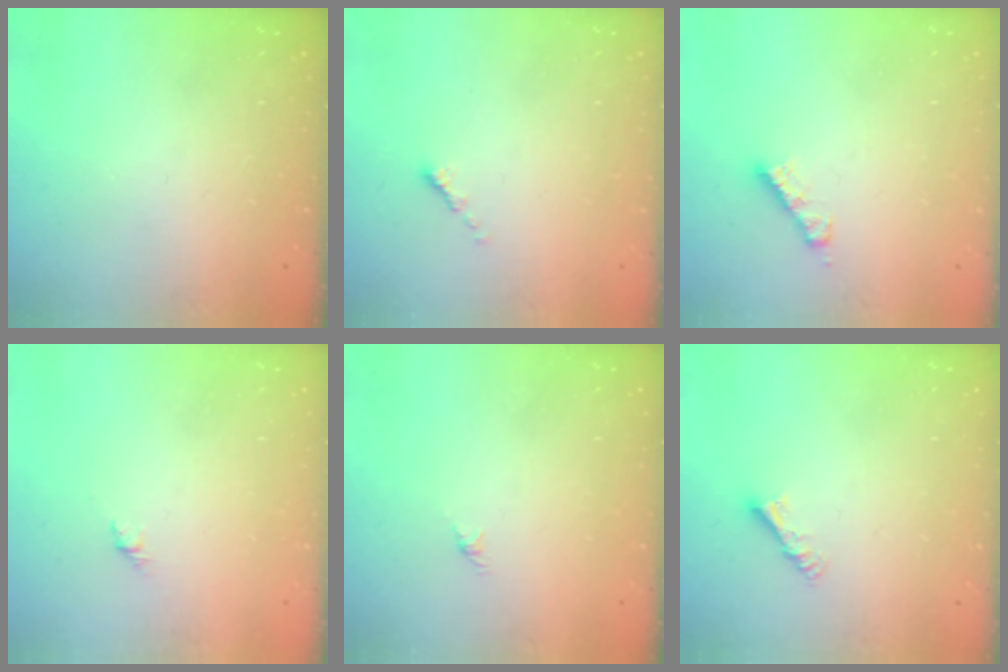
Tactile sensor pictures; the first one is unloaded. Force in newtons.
{"total": 0.6, "press": 0.5, "slide": 0.2}
{"total": 4.0, "press": 4.0, "slide": 0.2}
{"total": 3.0, "press": 2.9, "slide": 0.7}
{"total": 0.0}
{"total": 5.2, "press": 5.1, "slide": 0.5}